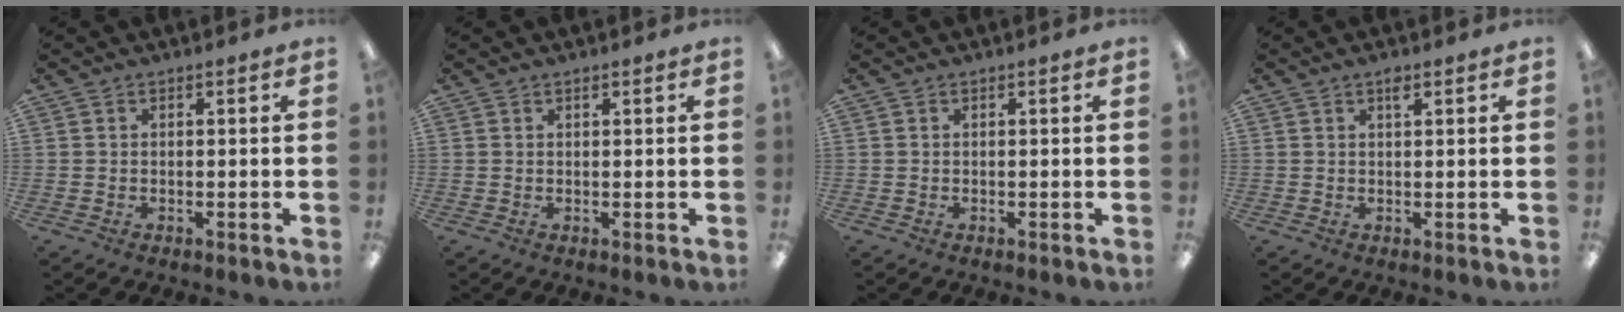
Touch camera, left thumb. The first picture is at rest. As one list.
[{"total": 0.5, "force": [0.5, 0.3, 0.1], "torque": [-0.002, 0.000, 0.009]}, {"total": 0.0}, {"total": 1.6, "force": [1.0, 0.5, 1.1], "torque": [-0.016, -0.002, 0.016]}]